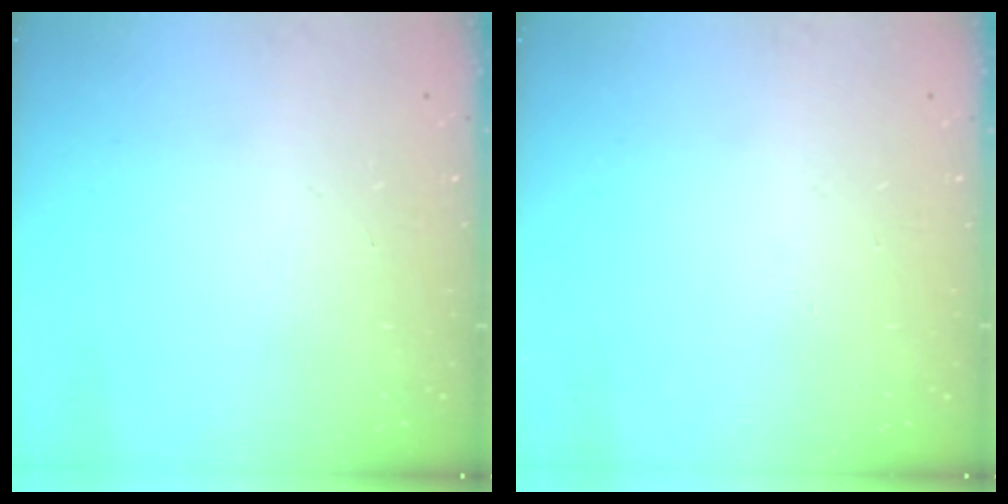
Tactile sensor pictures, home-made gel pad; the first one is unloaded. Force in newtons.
{"total": 0.0}